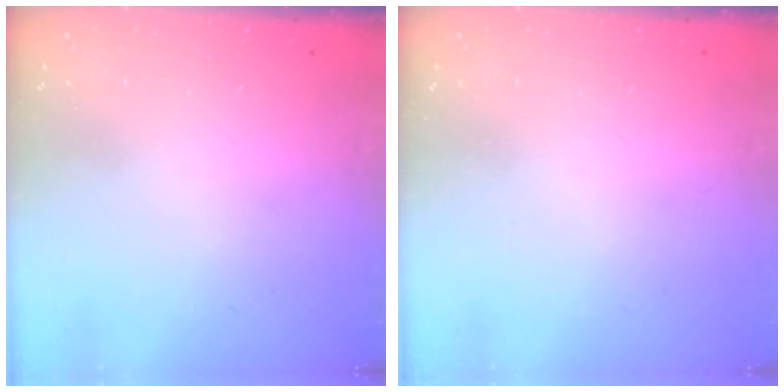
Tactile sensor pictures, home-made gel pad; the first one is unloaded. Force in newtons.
{"total": 0.0}